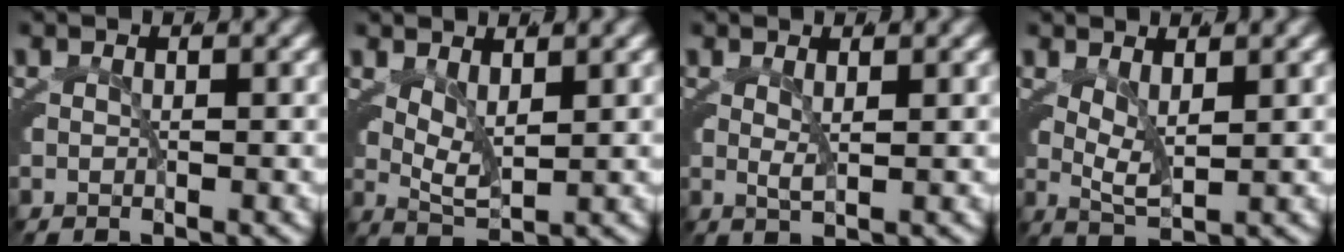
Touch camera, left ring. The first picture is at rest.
{"total": 5.2, "force": [2.0, 3.2, 3.6], "torque": [-0.071, -0.010, 0.032]}
{"total": 1.4, "force": [0.7, 0.3, 1.2], "torque": [-0.030, -0.011, 0.017]}
{"total": 4.7, "force": [1.8, 2.6, 3.5], "torque": [-0.066, -0.009, 0.030]}